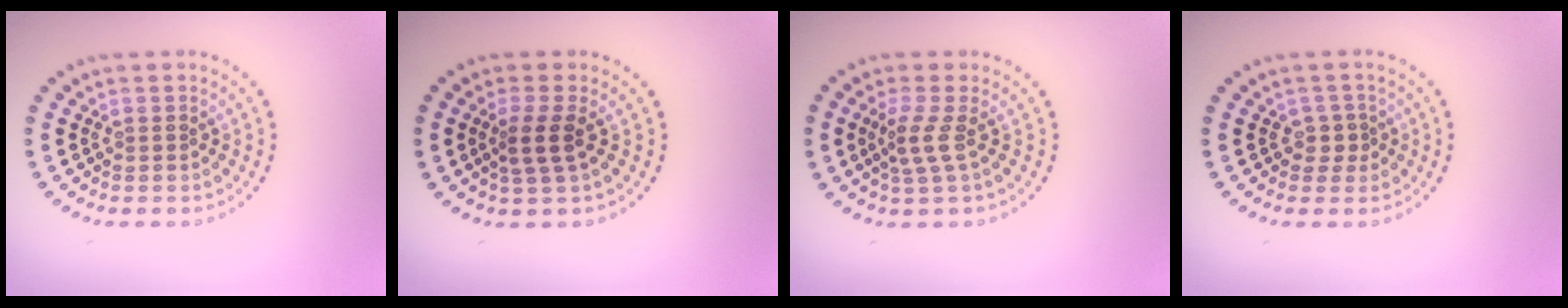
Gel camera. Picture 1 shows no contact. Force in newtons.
{"total": 2.2, "press": 1.8, "slide": 1.3}
{"total": 2.1, "press": 1.5, "slide": 1.5}
{"total": 1.5, "press": 1.1, "slide": 1.0}